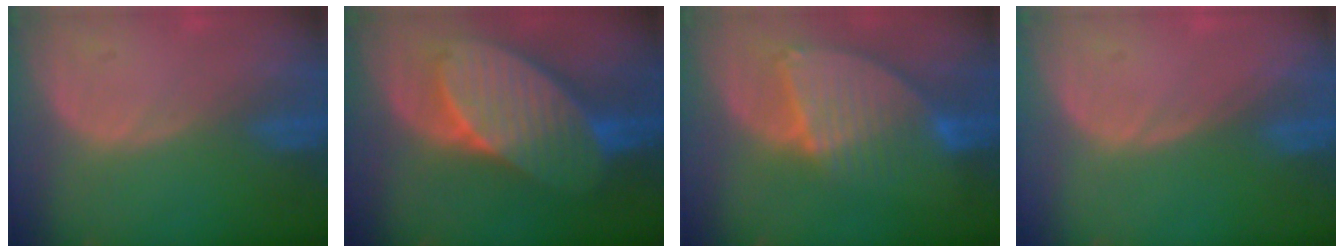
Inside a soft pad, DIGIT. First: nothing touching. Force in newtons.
{"total": 10.6, "press": 10.6, "slide": 0.7}
{"total": 8.7, "press": 7.5, "slide": 4.4}
{"total": 0.0}